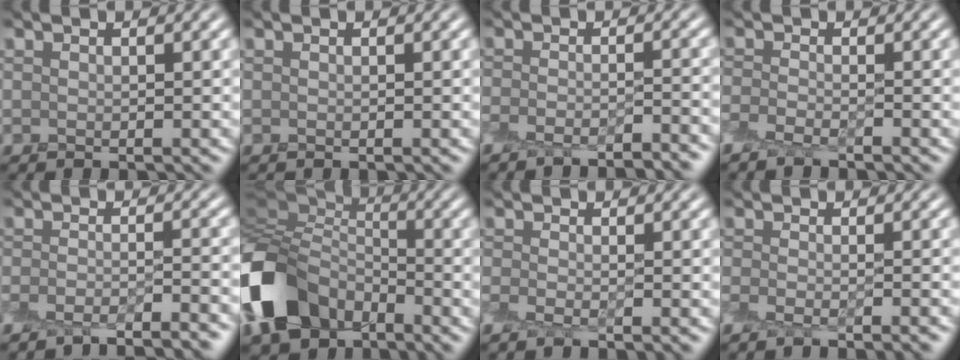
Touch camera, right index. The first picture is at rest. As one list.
[{"total": 0.0}, {"total": 4.7, "force": [-4.5, 0.5, 1.3], "torque": [-0.023, -0.002, -0.069]}, {"total": 1.8, "force": [-1.7, 0.2, 0.5], "torque": [-0.014, -0.003, -0.044]}, {"total": 5.9, "force": [-5.5, 0.8, 2.0], "torque": [-0.034, -0.005, -0.086]}, {"total": 12.5, "force": [-5.2, 8.7, 7.3], "torque": [-0.181, -0.015, -0.111]}, {"total": 1.8, "force": [-1.7, 0.1, 0.6], "torque": [-0.014, -0.004, -0.039]}, {"total": 2.8, "force": [-2.6, 0.1, 0.9], "torque": [-0.019, -0.006, -0.049]}]